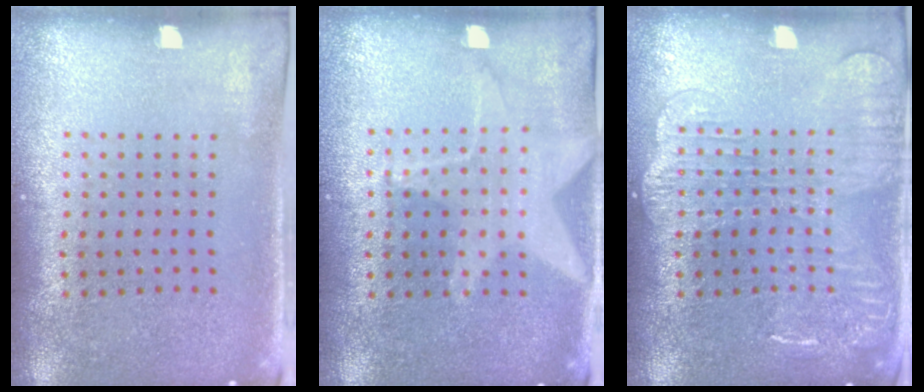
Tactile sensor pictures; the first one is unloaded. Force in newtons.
{"total": 1.4, "press": 1.4, "slide": 0.4}
{"total": 3.0, "press": 3.0, "slide": 0.4}